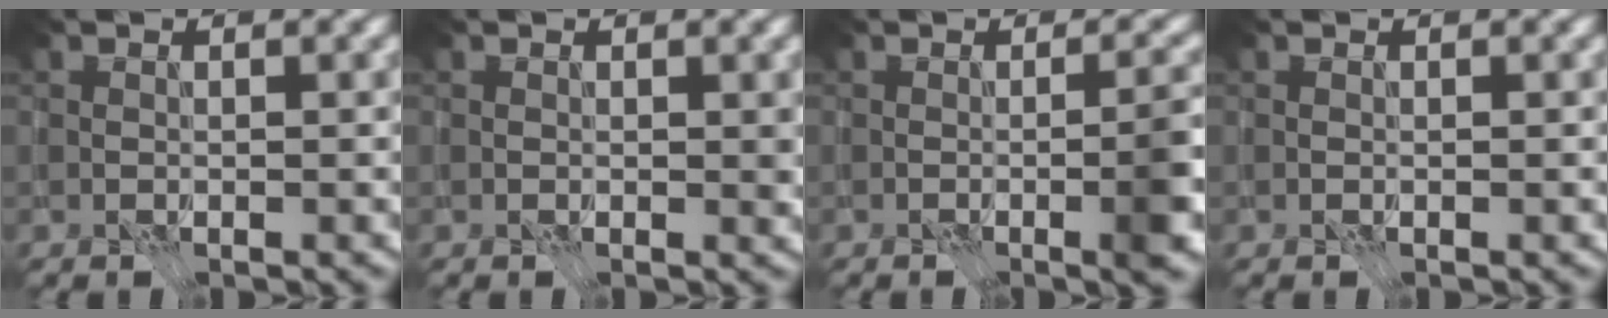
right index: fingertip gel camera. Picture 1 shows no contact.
{"total": 0.6, "force": [0.2, 0.3, 0.5], "torque": [-0.002, -0.001, 0.001]}
{"total": 3.8, "force": [-1.1, 0.8, 3.6], "torque": [-0.045, 0.010, -0.024]}
{"total": 0.0}